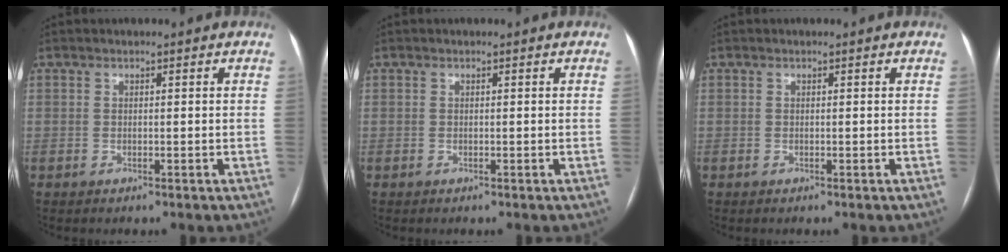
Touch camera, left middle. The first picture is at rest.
{"total": 0.0}
{"total": 0.0}